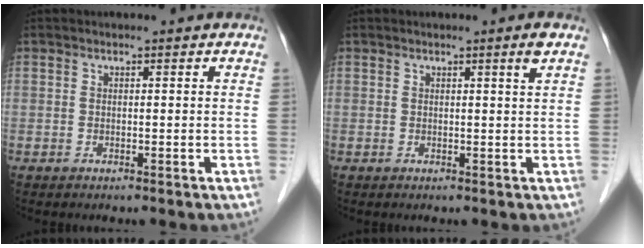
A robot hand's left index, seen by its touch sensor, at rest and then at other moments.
{"total": 1.5, "force": [0.9, -0.4, 1.2], "torque": [-0.015, -0.008, 0.015]}